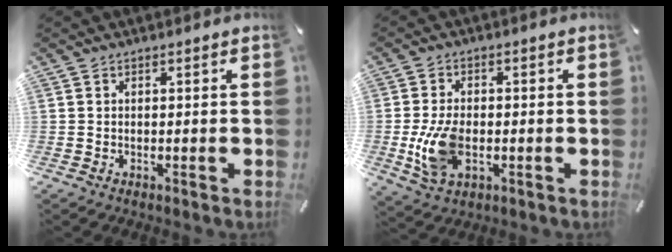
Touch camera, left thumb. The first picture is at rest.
{"total": 10.0, "force": [-1.8, 6.2, 7.6], "torque": [-0.159, -0.005, -0.031]}